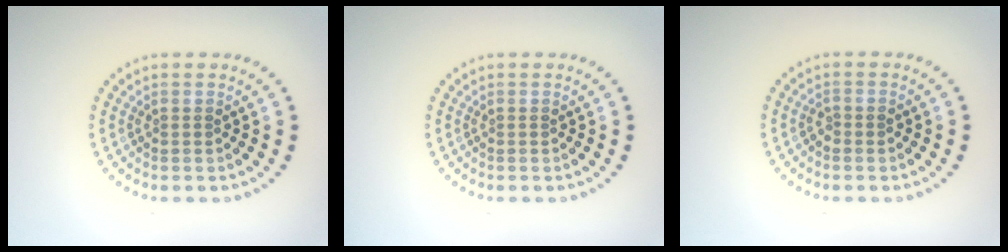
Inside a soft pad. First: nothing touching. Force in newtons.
{"total": 0.0}
{"total": 0.9, "press": 0.8, "slide": 0.2}